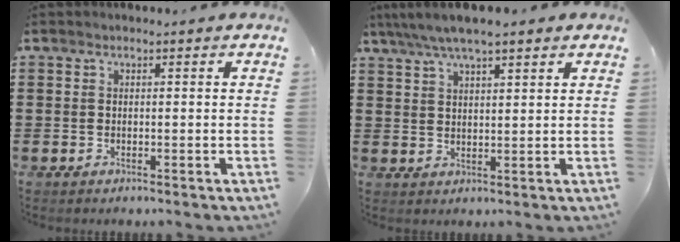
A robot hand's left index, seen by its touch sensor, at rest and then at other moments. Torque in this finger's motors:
{"motor_torque": [1.22, -0.92, 0.45, 0.21]}